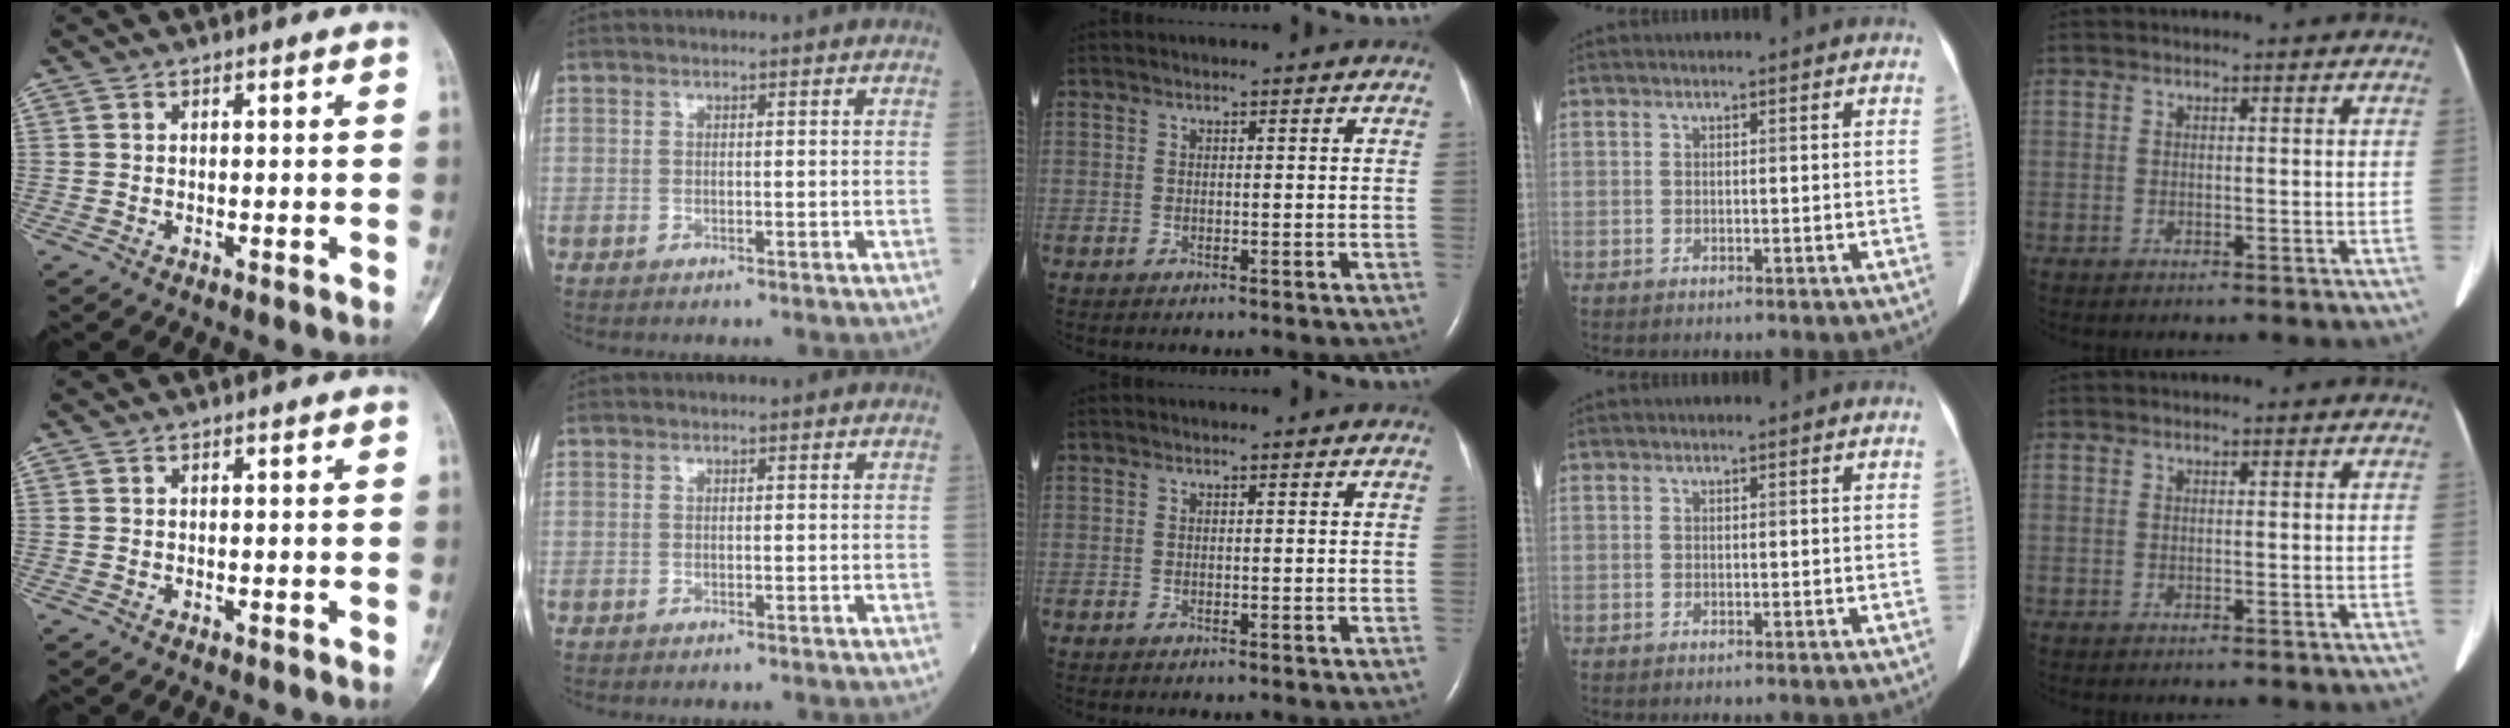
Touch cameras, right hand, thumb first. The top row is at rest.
{}